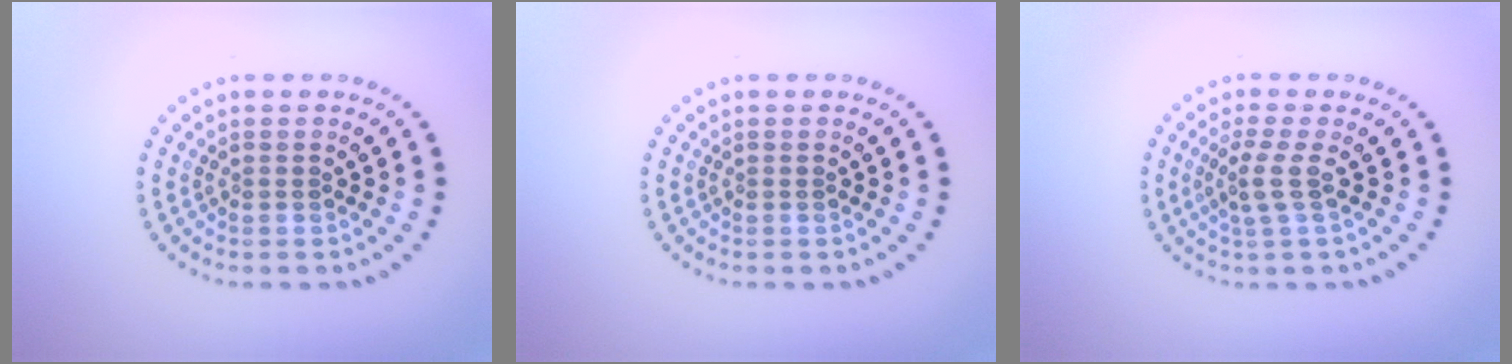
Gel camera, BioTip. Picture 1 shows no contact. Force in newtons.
{"total": 0.0}
{"total": 2.1, "press": 1.5, "slide": 1.5}